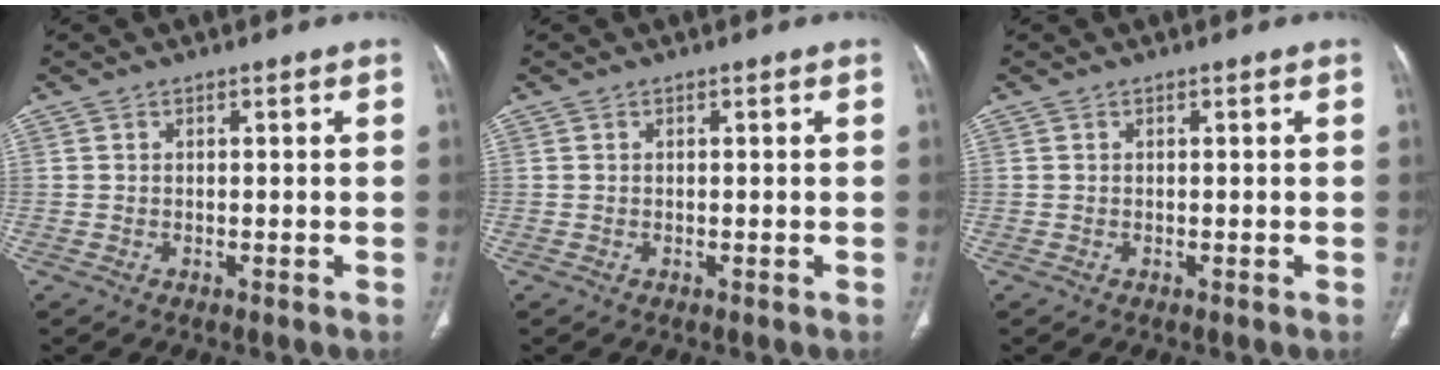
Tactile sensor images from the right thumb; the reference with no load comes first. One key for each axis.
{"total": 0.0}
{"total": 0.0}